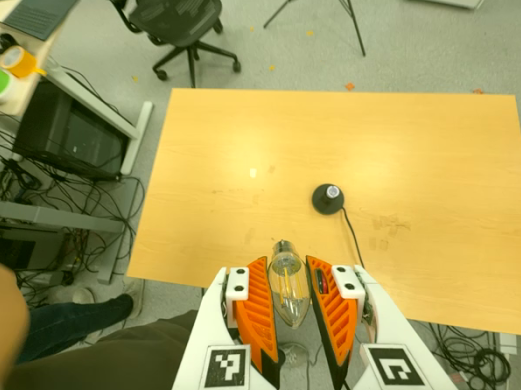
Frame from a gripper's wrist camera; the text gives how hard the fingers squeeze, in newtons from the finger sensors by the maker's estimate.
{"total": 9.3, "left": 8.8, "right": 9.9}